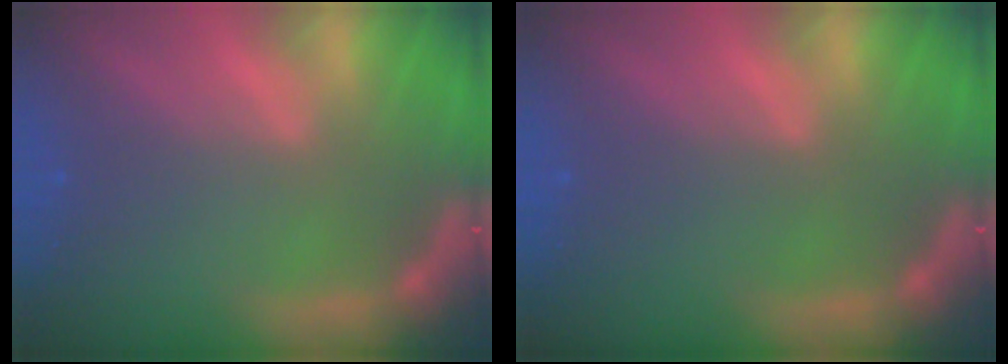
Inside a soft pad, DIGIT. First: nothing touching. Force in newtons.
{"total": 0.0}